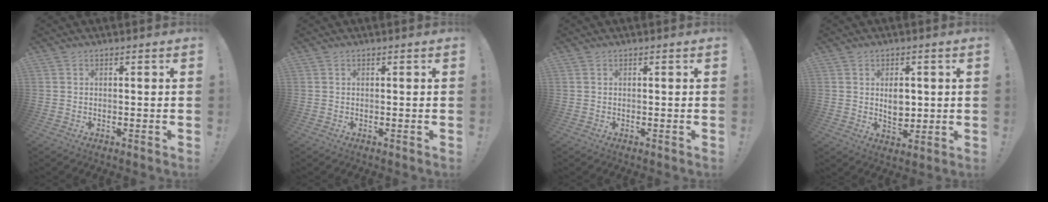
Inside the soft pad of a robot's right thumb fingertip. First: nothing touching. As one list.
[{"total": 0.0}, {"total": 0.0}, {"total": 6.1, "force": [0.9, 4.6, 3.8], "torque": [-0.046, -0.003, 0.015]}]